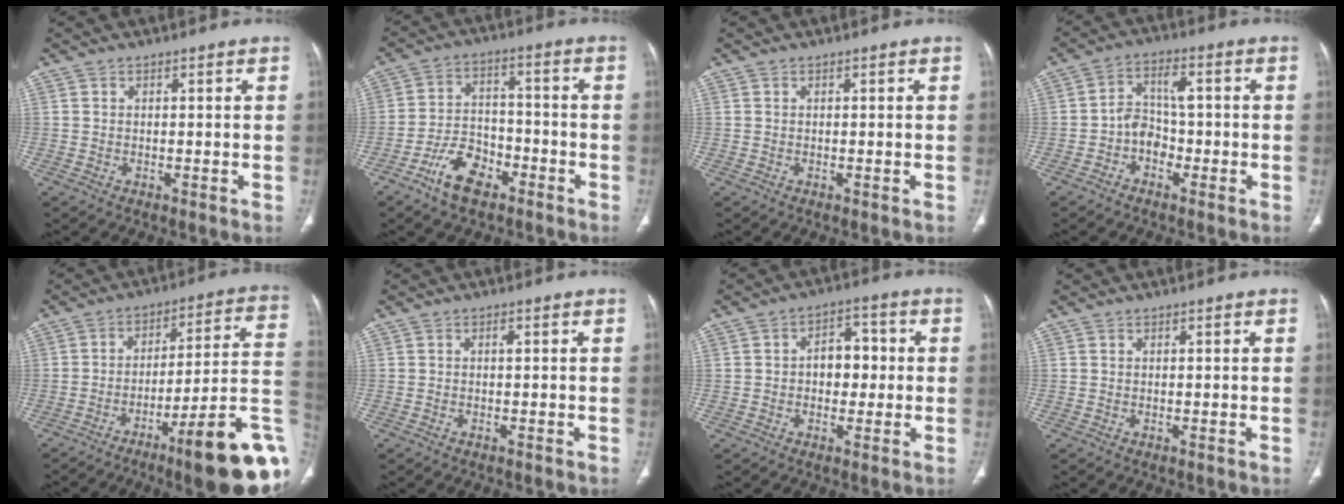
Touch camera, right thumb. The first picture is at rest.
{"total": 9.4, "force": [-5.8, 5.2, 5.2], "torque": [-0.085, 0.036, -0.107]}
{"total": 0.0}
{"total": 5.7, "force": [-2.1, 4.2, 3.3], "torque": [-0.044, 0.027, -0.047]}
{"total": 22.4, "force": [-9.4, 3.9, 20.0], "torque": [-0.203, 0.058, -0.133]}
{"total": 0.9, "force": [-0.2, 0.4, 0.8], "torque": [-0.014, 0.004, -0.005]}
{"total": 7.1, "force": [0.0, 5.1, 5.0], "torque": [-0.041, 0.021, -0.005]}
{"total": 0.0}